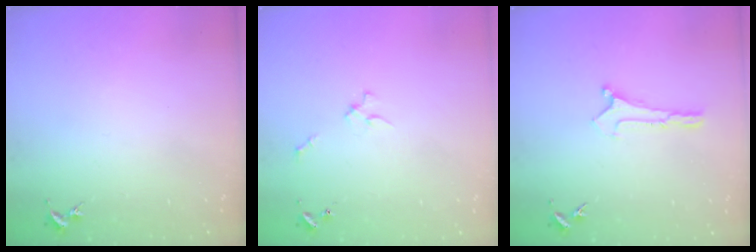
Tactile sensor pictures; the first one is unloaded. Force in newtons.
{"total": 2.3, "press": 2.2, "slide": 0.3}
{"total": 0.0}